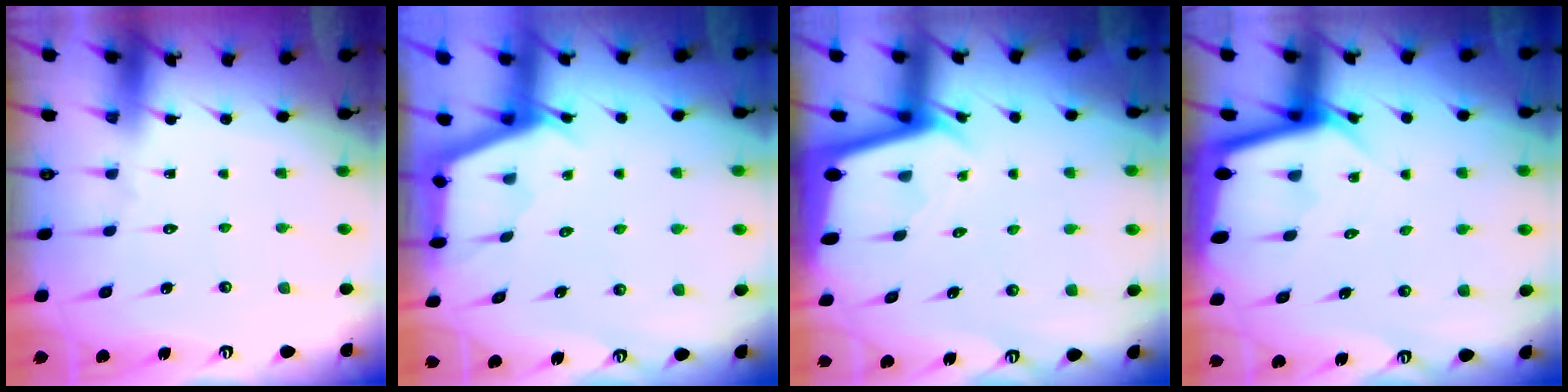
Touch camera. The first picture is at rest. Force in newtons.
{"total": 2.9, "press": 2.9, "slide": 0.3}
{"total": 2.2, "press": 2.2, "slide": 0.2}
{"total": 5.0, "press": 4.9, "slide": 0.7}